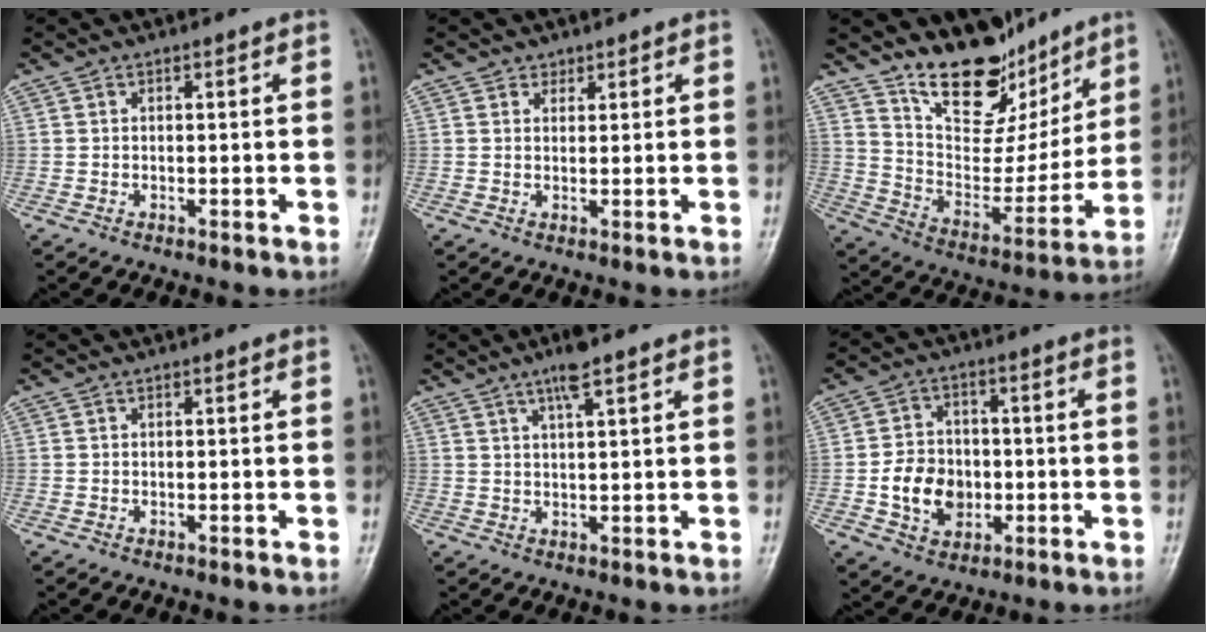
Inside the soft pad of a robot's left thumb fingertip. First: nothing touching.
{"total": 1.5, "force": [1.1, 1.0, -0.1], "torque": [0.019, -0.006, 0.010]}
{"total": 16.6, "force": [13.0, 7.9, 6.6], "torque": [-0.050, -0.083, 0.226]}
{"total": 0.0}
{"total": 4.4, "force": [2.7, 0.6, 3.4], "torque": [-0.064, -0.005, 0.049]}
{"total": 9.6, "force": [-1.6, 7.7, 5.5], "torque": [-0.067, 0.011, -0.027]}